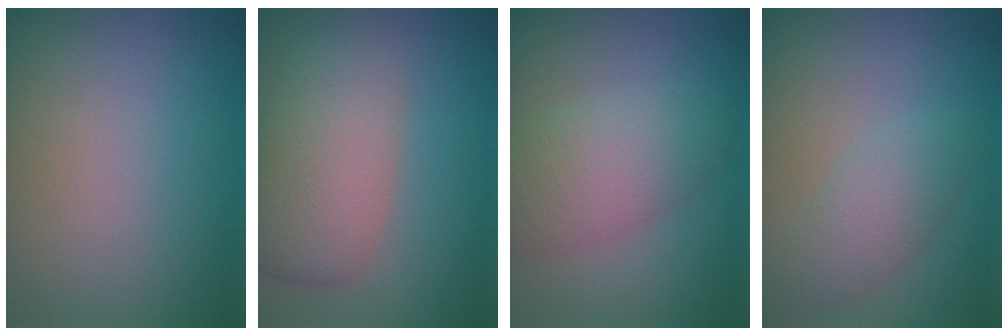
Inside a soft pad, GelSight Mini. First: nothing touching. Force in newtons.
{"total": 6.0, "press": 6.0, "slide": 0.4}
{"total": 4.6, "press": 4.6, "slide": 0.1}
{"total": 2.7, "press": 2.7, "slide": 0.1}